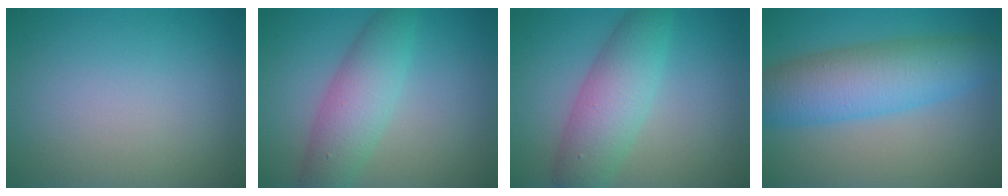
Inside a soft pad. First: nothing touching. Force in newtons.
{"total": 4.9, "press": 4.9, "slide": 0.1}
{"total": 5.4, "press": 5.4, "slide": 0.1}
{"total": 7.5, "press": 7.5, "slide": 0.1}